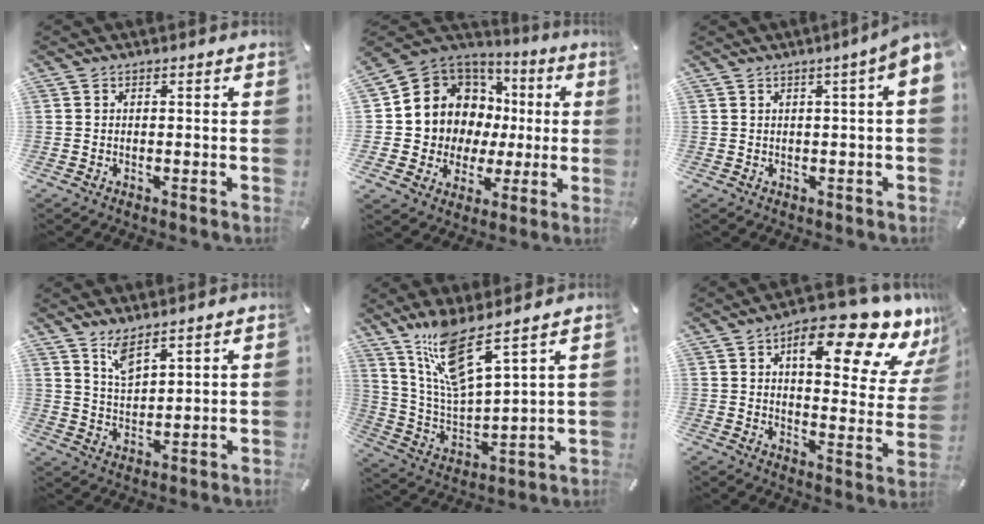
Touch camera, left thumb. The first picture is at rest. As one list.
[{"total": 11.0, "force": [2.9, 10.5, 1.3], "torque": [-0.032, -0.061, 0.075]}, {"total": 5.3, "force": [1.8, 0.2, 5.0], "torque": [-0.083, -0.012, 0.030]}, {"total": 6.1, "force": [5.0, 1.7, 3.0], "torque": [-0.062, -0.025, 0.092]}, {"total": 13.1, "force": [10.0, 2.1, 8.2], "torque": [-0.190, -0.058, 0.172]}, {"total": 19.9, "force": [12.2, 7.8, 13.7], "torque": [-0.174, -0.091, 0.189]}]